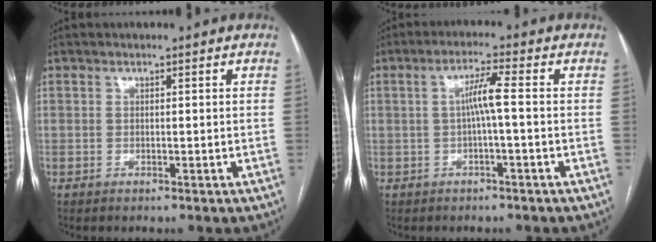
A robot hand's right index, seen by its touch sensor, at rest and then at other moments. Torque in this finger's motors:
{"motor_torque": [0.43, -0.07, 0.12, 0.05]}